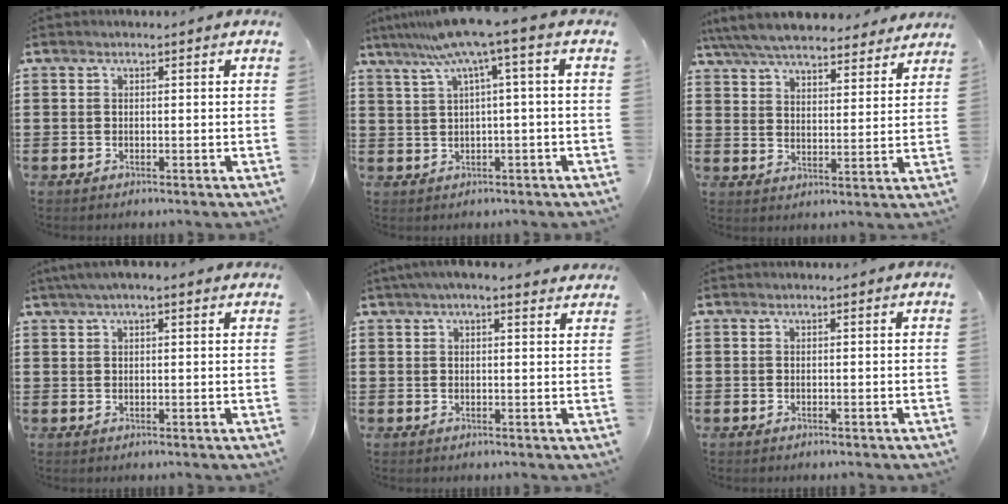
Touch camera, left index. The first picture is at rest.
{"total": 7.3, "force": [2.8, -0.8, 6.7], "torque": [-0.133, -0.016, 0.045]}
{"total": 6.9, "force": [6.5, 1.1, 1.9], "torque": [-0.065, -0.028, 0.118]}
{"total": 2.8, "force": [1.9, 0.6, 1.9], "torque": [-0.041, 0.007, 0.035]}
{"total": 3.2, "force": [2.4, 0.8, 1.9], "torque": [-0.042, 0.006, 0.044]}
{"total": 0.0}